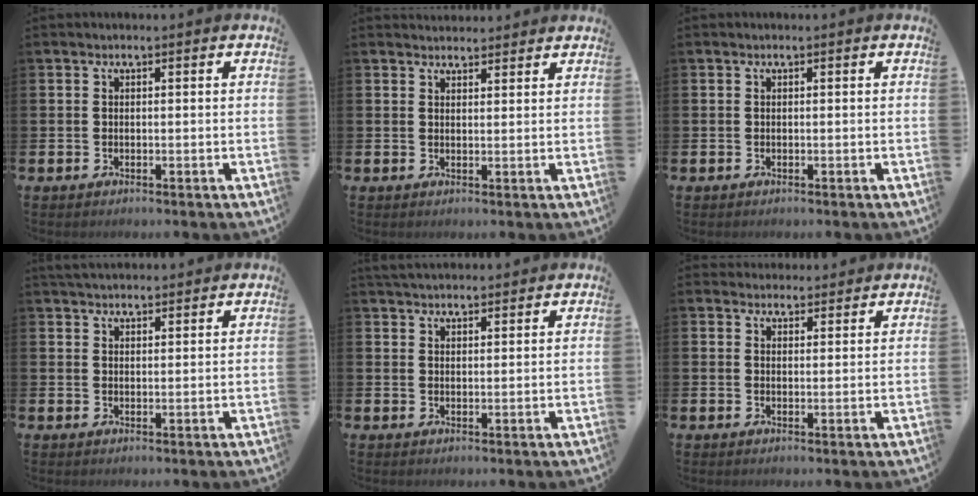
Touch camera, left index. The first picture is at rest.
{"total": 2.5, "force": [2.4, 0.6, -0.1], "torque": [0.009, -0.012, 0.043]}
{"total": 0.0}
{"total": 3.2, "force": [3.1, 0.5, 0.4], "torque": [-0.012, -0.011, 0.057]}
{"total": 3.1, "force": [3.1, 0.5, 0.5], "torque": [-0.014, -0.011, 0.057]}
{"total": 2.9, "force": [2.7, 0.8, -0.3], "torque": [0.010, -0.014, 0.048]}